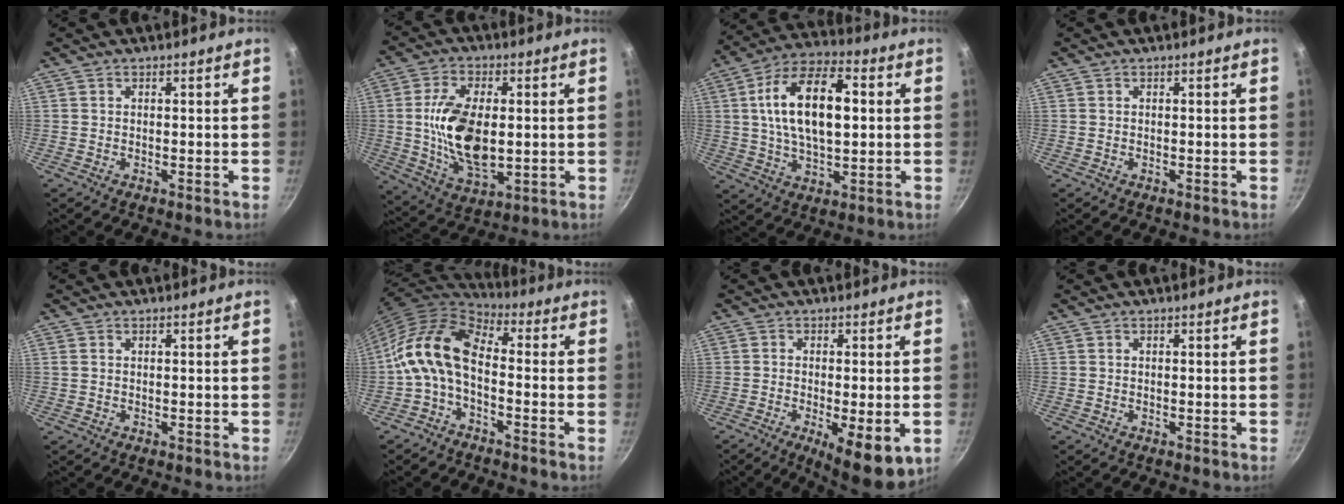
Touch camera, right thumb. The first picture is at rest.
{"total": 15.4, "force": [0.4, 8.0, 13.2], "torque": [-0.240, -0.012, 0.017]}
{"total": 17.7, "force": [2.7, 8.9, 15.0], "torque": [-0.258, 0.016, 0.045]}
{"total": 0.0}
{"total": 0.7, "force": [0.3, 0.4, 0.4], "torque": [-0.010, 0.006, 0.009]}
{"total": 12.6, "force": [-1.9, 7.0, 10.3], "torque": [-0.191, 0.053, -0.053]}
{"total": 11.2, "force": [-3.9, 3.6, 9.8], "torque": [-0.142, -0.016, -0.051]}
{"total": 0.0}